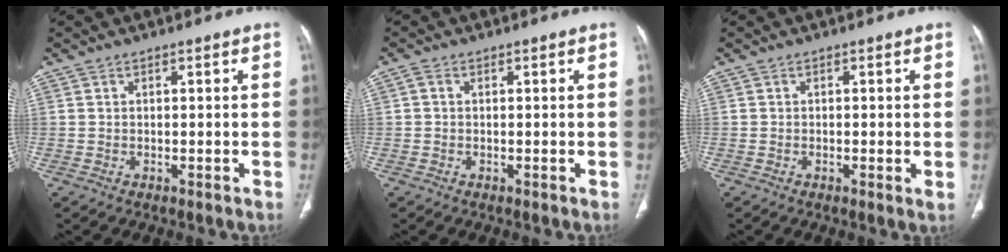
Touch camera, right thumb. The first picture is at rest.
{"total": 1.0, "force": [0.1, 0.8, 0.7], "torque": [-0.012, 0.003, -0.002]}
{"total": 1.5, "force": [-0.1, 0.3, 1.4], "torque": [-0.027, -0.006, -0.005]}